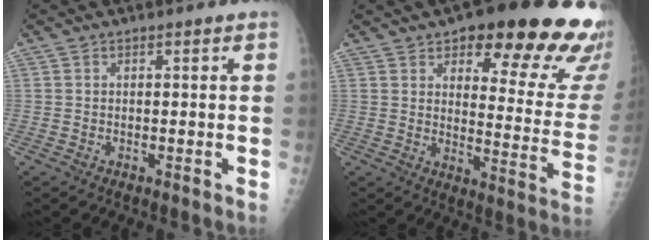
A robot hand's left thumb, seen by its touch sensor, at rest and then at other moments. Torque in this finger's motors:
{"motor_torque": [0.49, 0.67, 0.86, -0.70, 0.13]}